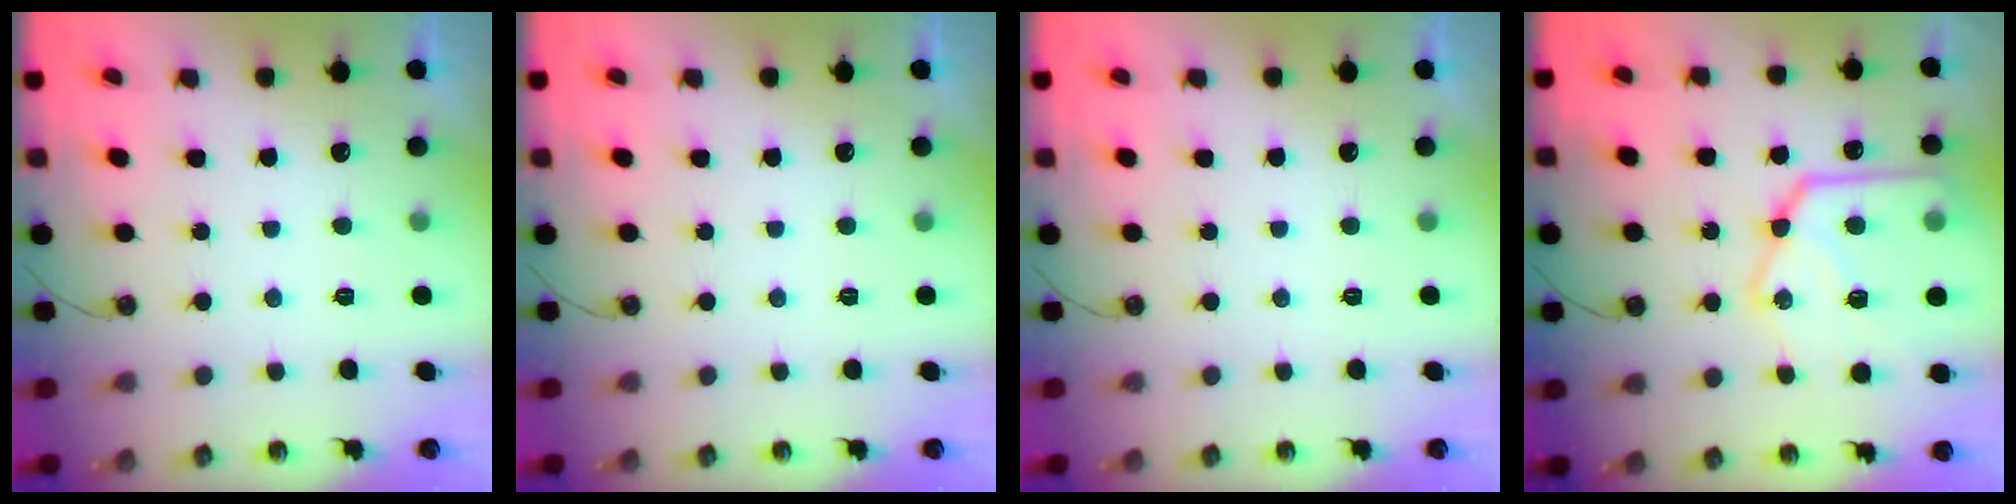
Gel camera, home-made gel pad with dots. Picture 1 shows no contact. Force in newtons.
{"total": 0.0}
{"total": 0.0}
{"total": 21.7, "press": 21.6, "slide": 2.4}